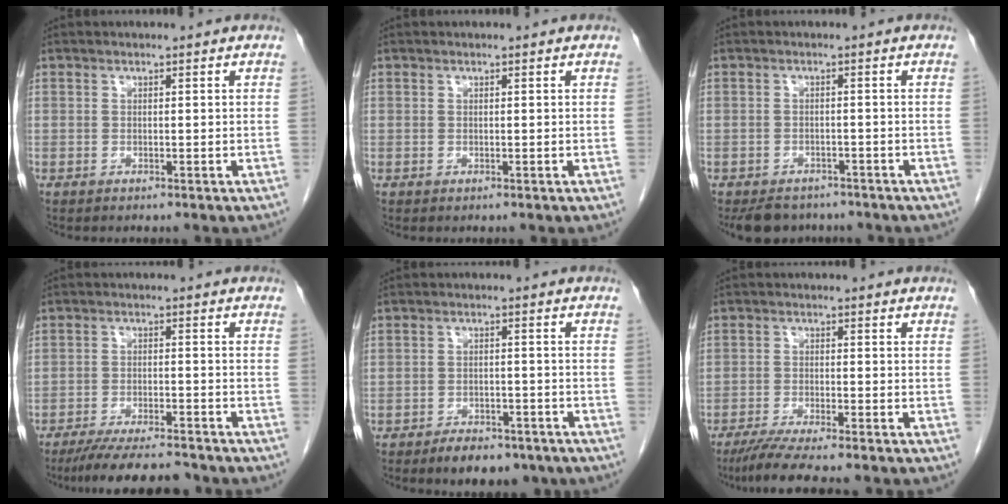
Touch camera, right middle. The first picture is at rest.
{"total": 0.0}
{"total": 6.1, "force": [-5.3, 2.7, 1.3], "torque": [-0.013, -0.004, -0.076]}
{"total": 10.8, "force": [-9.7, 1.0, 4.6], "torque": [-0.068, -0.012, -0.148]}
{"total": 6.5, "force": [-4.9, 2.9, 3.0], "torque": [-0.041, 0.001, -0.068]}
{"total": 6.9, "force": [-5.7, -0.5, 3.8], "torque": [-0.058, -0.020, -0.096]}